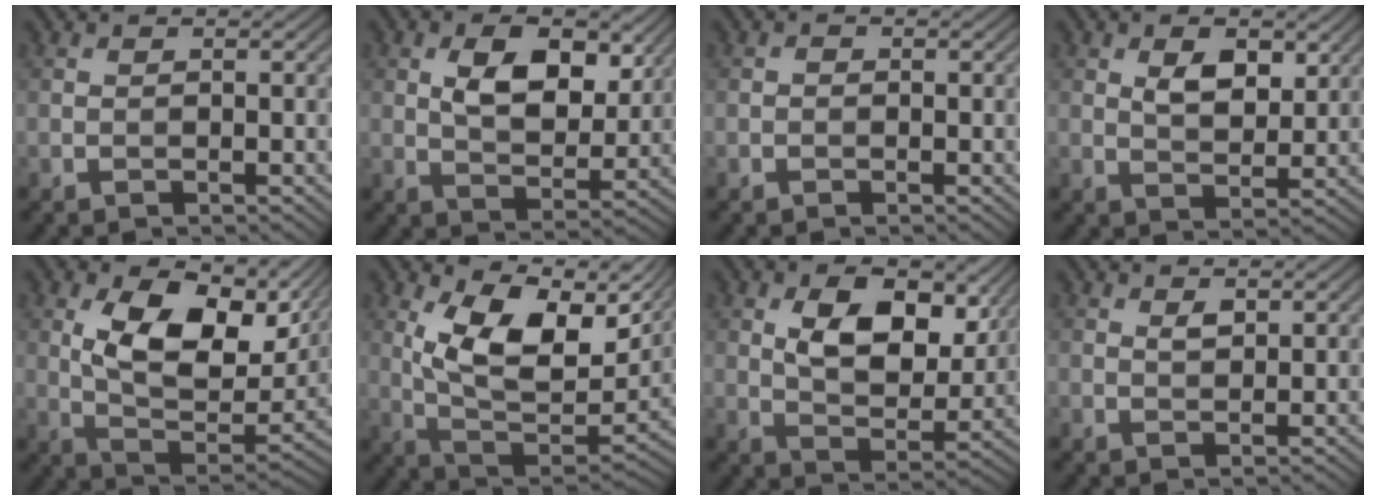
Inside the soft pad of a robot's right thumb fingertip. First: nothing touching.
{"total": 8.3, "force": [3.0, 4.7, 6.2], "torque": [-0.107, -0.009, 0.050]}
{"total": 0.6, "force": [-0.2, 0.5, 0.3], "torque": [-0.002, -0.001, -0.006]}
{"total": 4.6, "force": [2.0, 2.6, 3.3], "torque": [-0.062, -0.006, 0.035]}
{"total": 14.9, "force": [4.9, 8.0, 11.6], "torque": [-0.203, -0.015, 0.094]}
{"total": 14.0, "force": [5.6, 7.1, 10.6], "torque": [-0.198, -0.008, 0.105]}
{"total": 10.7, "force": [3.9, 6.2, 7.7], "torque": [-0.145, -0.011, 0.069]}
{"total": 1.4, "force": [0.7, 0.7, 0.9], "torque": [-0.018, -0.005, 0.015]}